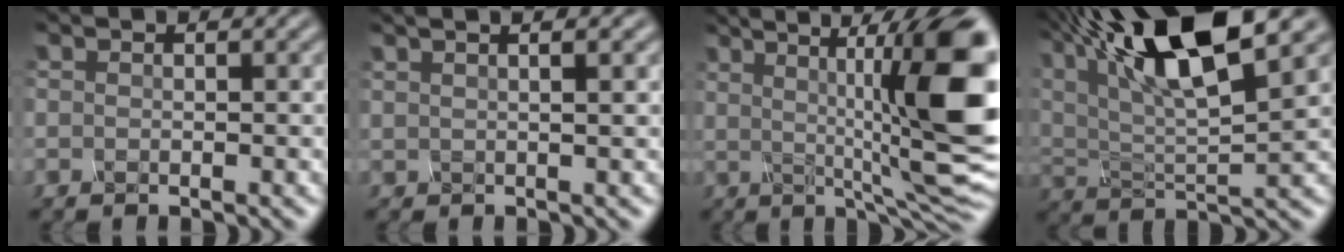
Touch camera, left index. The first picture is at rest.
{"total": 2.9, "force": [1.8, 0.7, 2.2], "torque": [-0.018, 0.033, 0.003]}
{"total": 11.9, "force": [1.2, 1.8, 11.7], "torque": [-0.156, 0.012, 0.041]}
{"total": 12.8, "force": [8.3, 2.2, 9.5], "torque": [-0.192, 0.023, 0.155]}